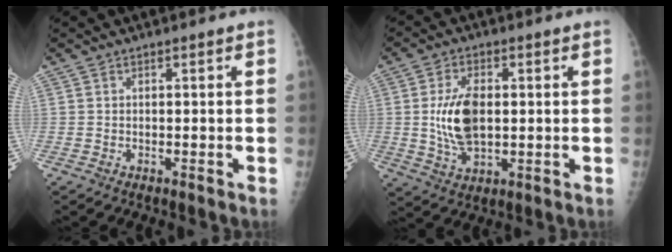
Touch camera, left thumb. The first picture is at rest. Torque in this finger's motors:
{"motor_torque": [-0.01, 0.26, 0.28, 0.12, 0.07]}